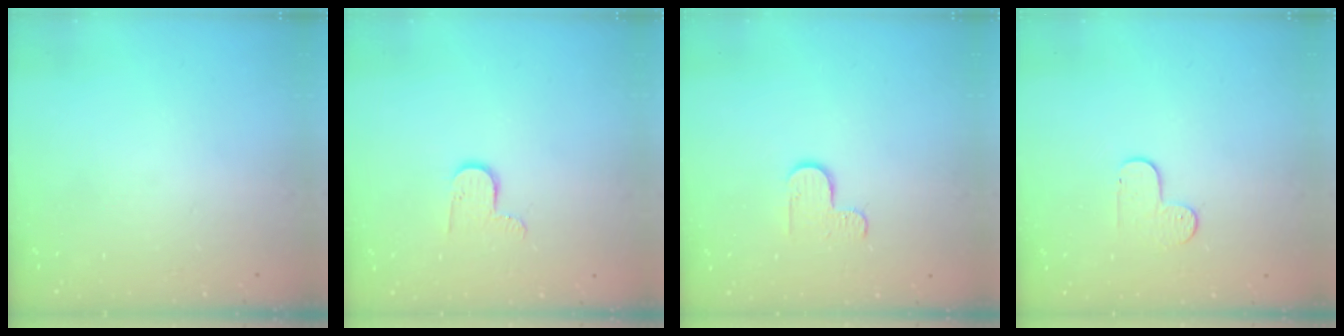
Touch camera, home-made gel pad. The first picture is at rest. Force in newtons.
{"total": 7.1, "press": 7.1, "slide": 0.7}
{"total": 3.8, "press": 3.8, "slide": 0.4}
{"total": 6.2, "press": 6.2, "slide": 0.6}